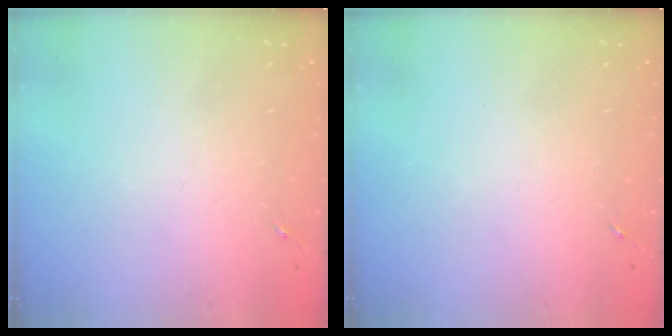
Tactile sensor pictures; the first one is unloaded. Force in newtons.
{"total": 0.0}